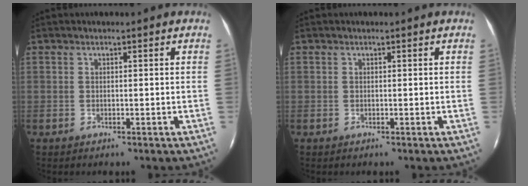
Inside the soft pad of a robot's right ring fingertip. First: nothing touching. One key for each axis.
{"total": 0.0}